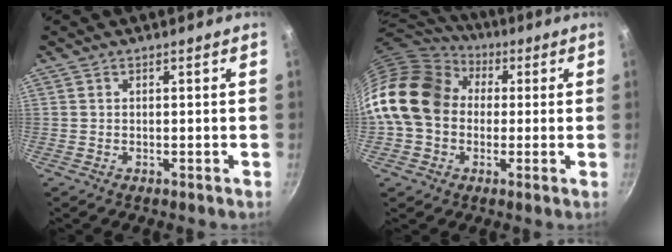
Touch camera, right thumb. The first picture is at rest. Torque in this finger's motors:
{"motor_torque": [2.49, 2.52, 0.42, -0.37, 0.44]}